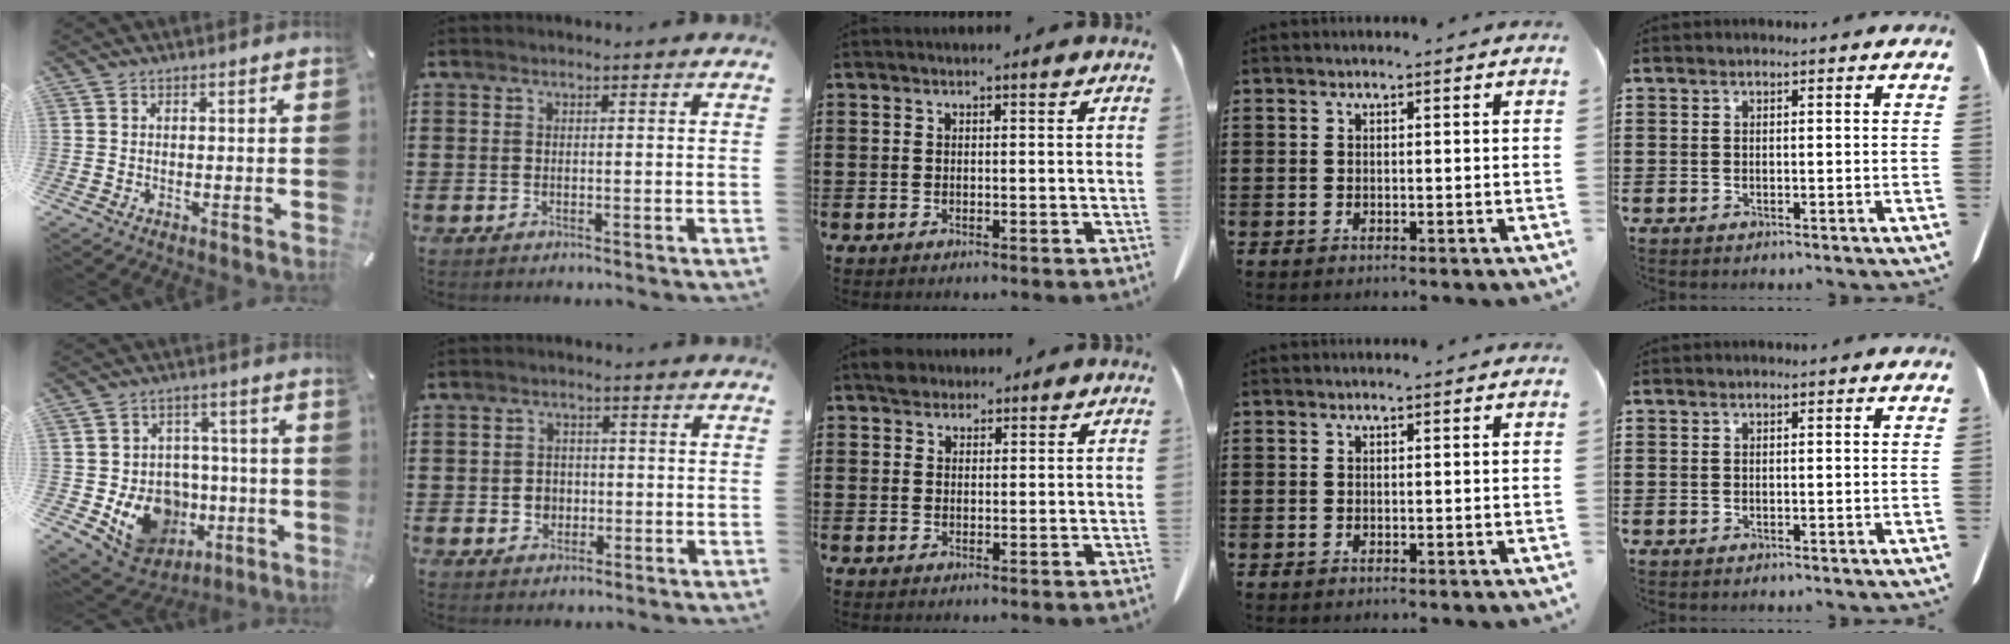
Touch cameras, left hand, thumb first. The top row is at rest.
{"thumb": {"total": 14.8, "force": [-3.8, 12.8, 6.4], "torque": [-0.090, 0.016, -0.046]}, "index": {"total": 2.7, "force": [-0.5, 2.4, 1.0], "torque": [-0.028, 0.004, -0.013]}, "middle": {"total": 2.5, "force": [2.2, 1.2, 0.5], "torque": [-0.007, 0.000, 0.041]}}